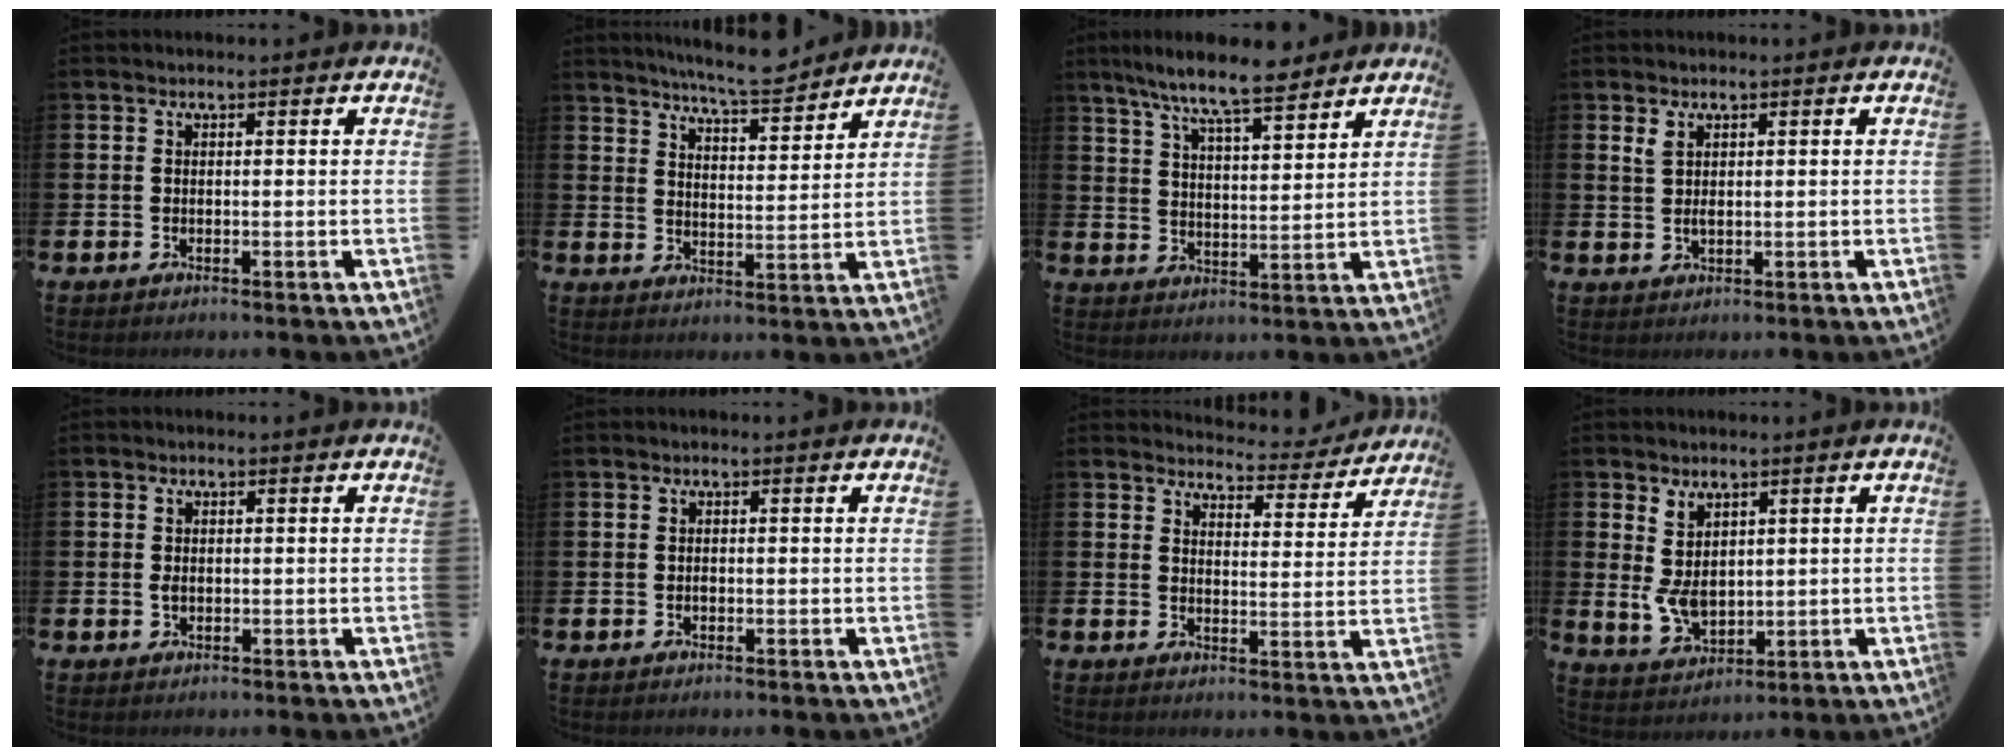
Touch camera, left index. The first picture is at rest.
{"total": 6.9, "force": [6.7, 0.2, 1.6], "torque": [-0.040, -0.040, 0.119]}
{"total": 8.9, "force": [8.1, 1.0, 3.7], "torque": [-0.093, -0.038, 0.145]}
{"total": 1.7, "force": [1.3, 0.8, 0.9], "torque": [-0.008, -0.002, 0.020]}
{"total": 1.4, "force": [0.1, 1.2, 0.8], "torque": [-0.014, 0.007, -0.001]}
{"total": 0.5, "force": [-0.1, 0.4, 0.3], "torque": [-0.004, 0.000, -0.004]}
{"total": 4.2, "force": [4.1, 1.0, 0.2], "torque": [-0.010, -0.033, 0.067]}
{"total": 4.9, "force": [1.6, 3.4, 3.1], "torque": [-0.061, 0.005, 0.031]}